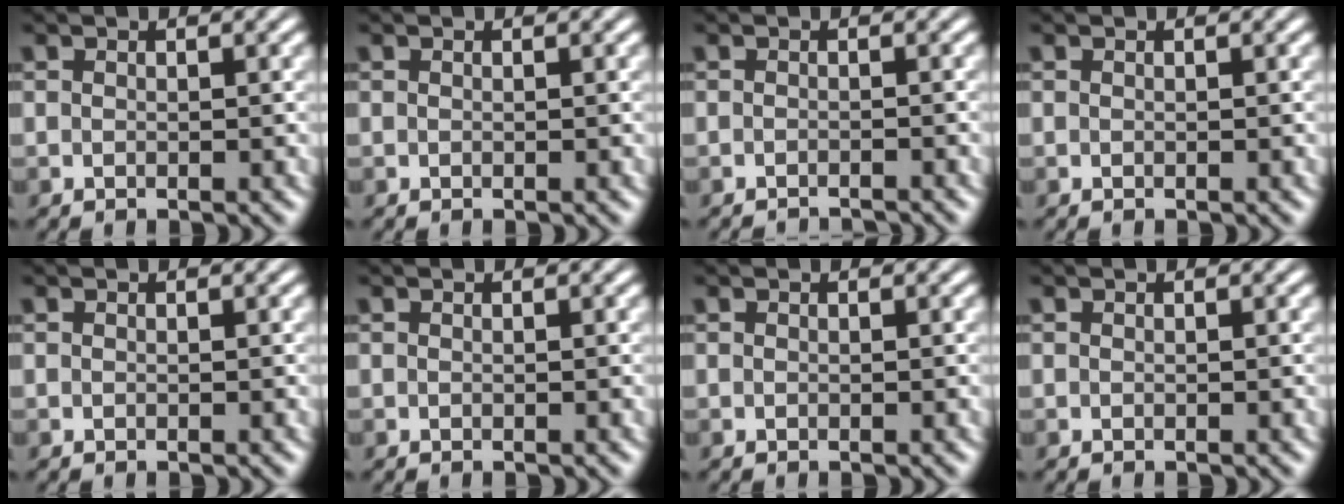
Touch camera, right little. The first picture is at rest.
{"total": 0.0}
{"total": 0.9, "force": [-0.9, -0.2, 0.2], "torque": [0.000, -0.003, -0.018]}
{"total": 0.0}
{"total": 0.0}
{"total": 0.0}
{"total": 0.0}
{"total": 0.0}